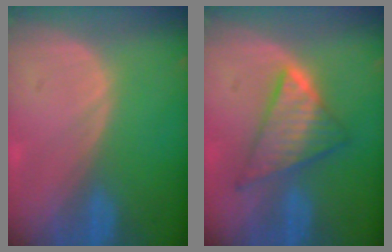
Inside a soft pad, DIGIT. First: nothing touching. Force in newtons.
{"total": 7.8, "press": 7.8, "slide": 0.4}